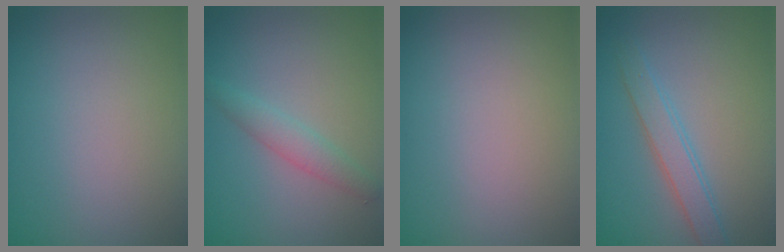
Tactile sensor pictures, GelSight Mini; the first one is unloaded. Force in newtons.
{"total": 2.0, "press": 2.0, "slide": 0.1}
{"total": 0.0}
{"total": 2.5, "press": 2.5, "slide": 0.2}